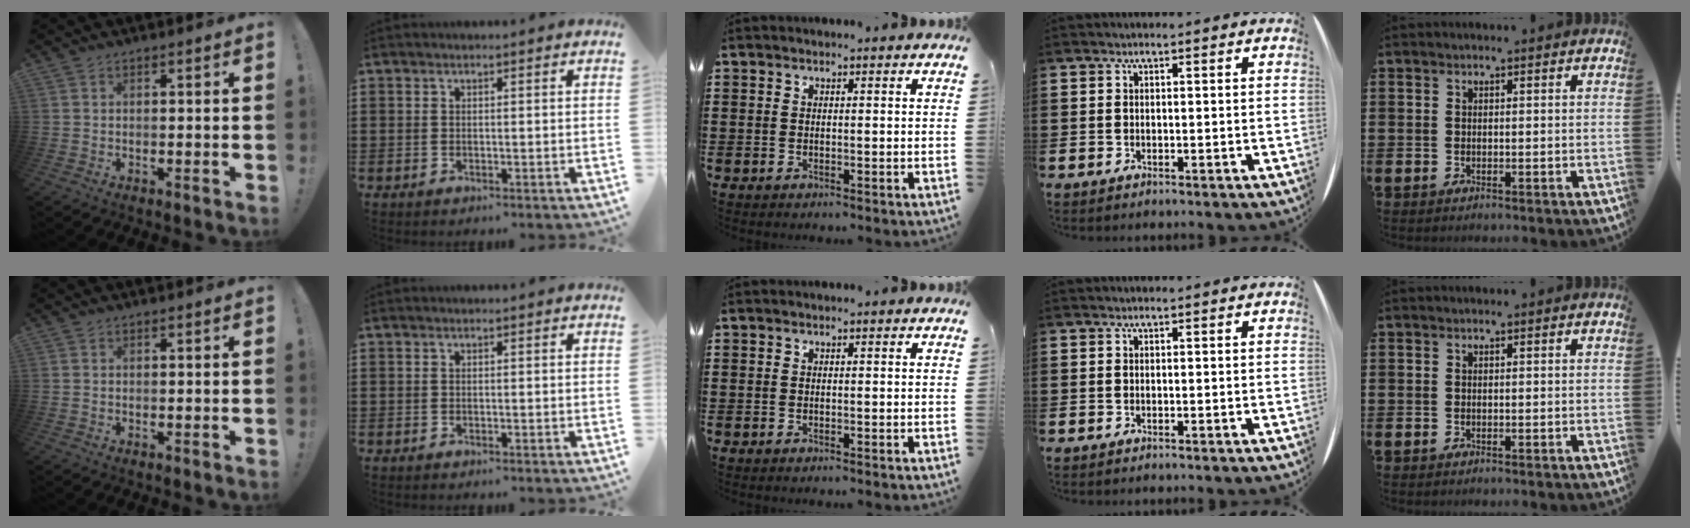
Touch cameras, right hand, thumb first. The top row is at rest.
{}